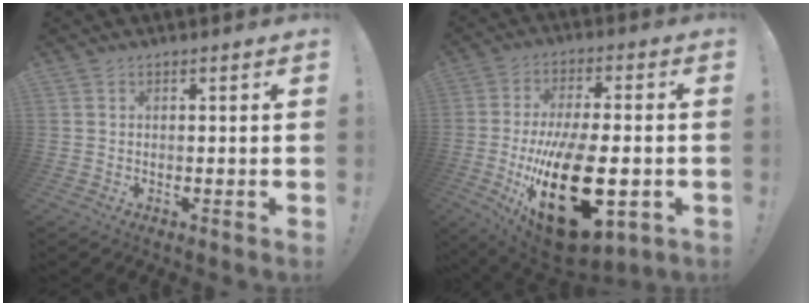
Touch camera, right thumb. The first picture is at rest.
{"total": 27.8, "force": [-6.1, 12.9, 23.8], "torque": [-0.417, 0.013, -0.081]}